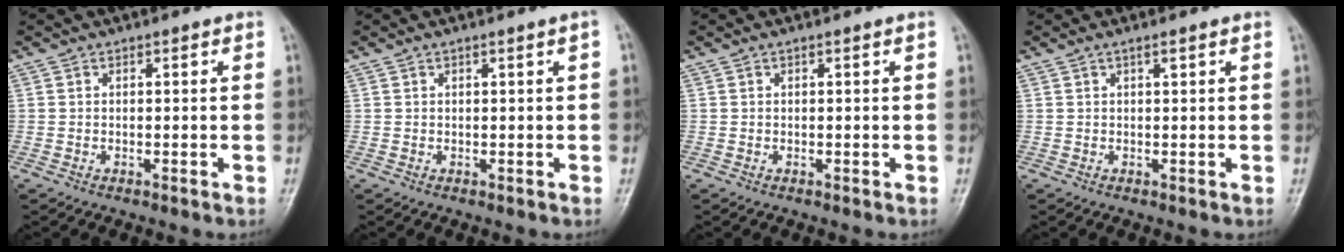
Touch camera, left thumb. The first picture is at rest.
{"total": 0.9, "force": [0.3, -0.1, 0.8], "torque": [-0.013, 0.005, 0.006]}
{"total": 0.0}
{"total": 1.1, "force": [0.6, 0.1, 0.9], "torque": [-0.019, 0.006, 0.011]}